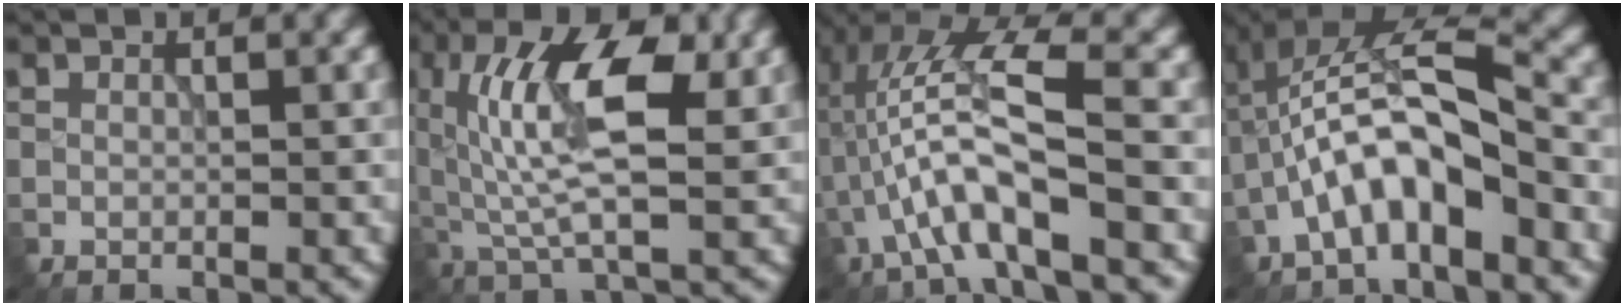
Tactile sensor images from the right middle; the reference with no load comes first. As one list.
[{"total": 9.0, "force": [1.9, 3.5, 8.1], "torque": [-0.150, 0.006, 0.028]}, {"total": 7.5, "force": [-1.8, 2.0, 7.0], "torque": [-0.141, 0.023, -0.036]}, {"total": 6.9, "force": [-2.9, 2.4, 5.8], "torque": [-0.108, 0.026, -0.055]}]